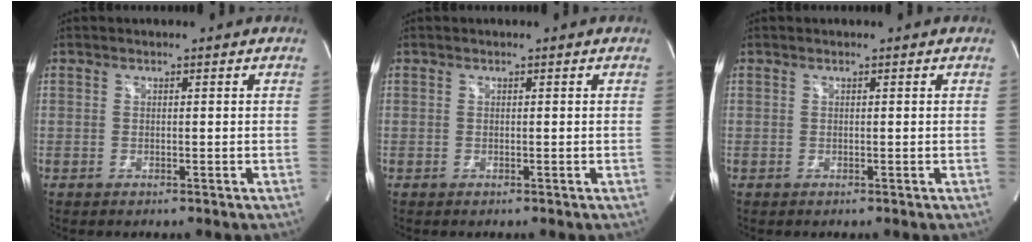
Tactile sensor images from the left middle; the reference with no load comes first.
{"total": 0.0}
{"total": 0.0}